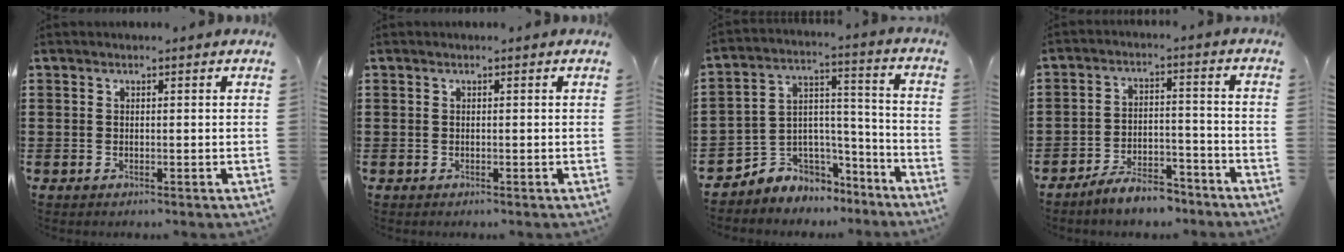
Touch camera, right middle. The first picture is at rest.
{"total": 0.0}
{"total": 5.0, "force": [-3.6, 3.3, -0.8], "torque": [0.002, 0.004, -0.070]}
{"total": 5.9, "force": [-5.5, 1.1, 1.6], "torque": [-0.030, 0.009, -0.107]}